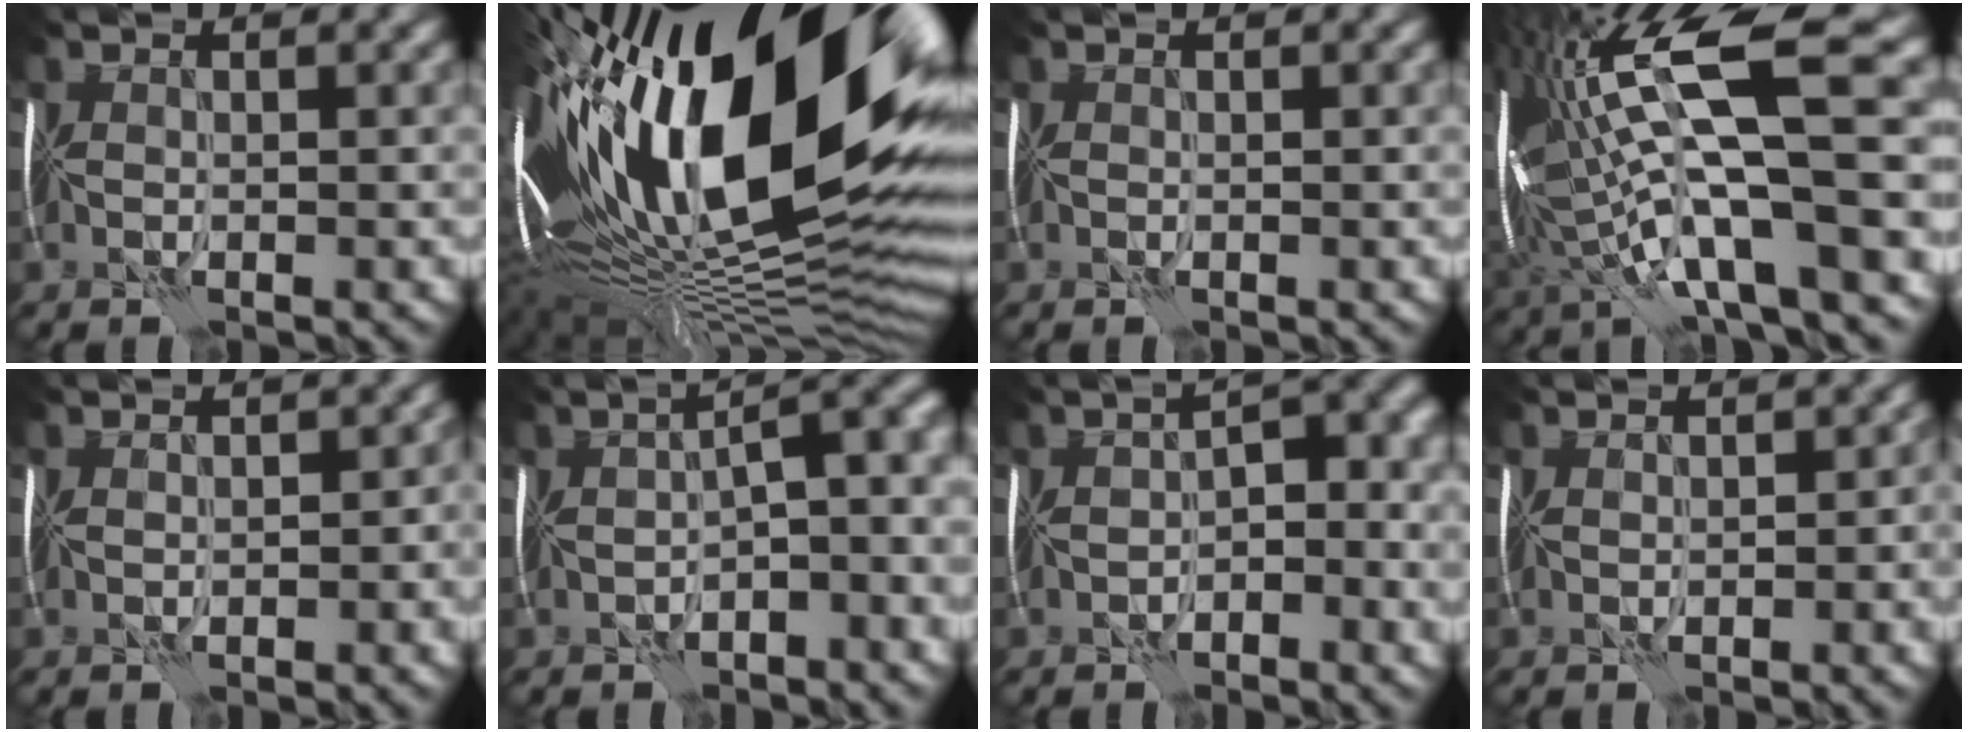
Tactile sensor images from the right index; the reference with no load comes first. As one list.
[{"total": 22.8, "force": [4.6, 10.3, 19.8], "torque": [-0.339, -0.019, 0.072]}, {"total": 0.0}, {"total": 15.1, "force": [1.2, 4.5, 14.4], "torque": [-0.279, 0.008, 0.031]}, {"total": 2.8, "force": [-0.3, 2.0, 1.9], "torque": [-0.003, -0.001, -0.002]}, {"total": 7.8, "force": [-1.3, 3.1, 7.0], "torque": [-0.081, 0.011, -0.019]}, {"total": 4.2, "force": [-1.5, 2.0, 3.4], "torque": [-0.039, 0.012, -0.030]}, {"total": 2.4, "force": [-0.2, 1.7, 1.7], "torque": [0.000, -0.002, 0.000]}]